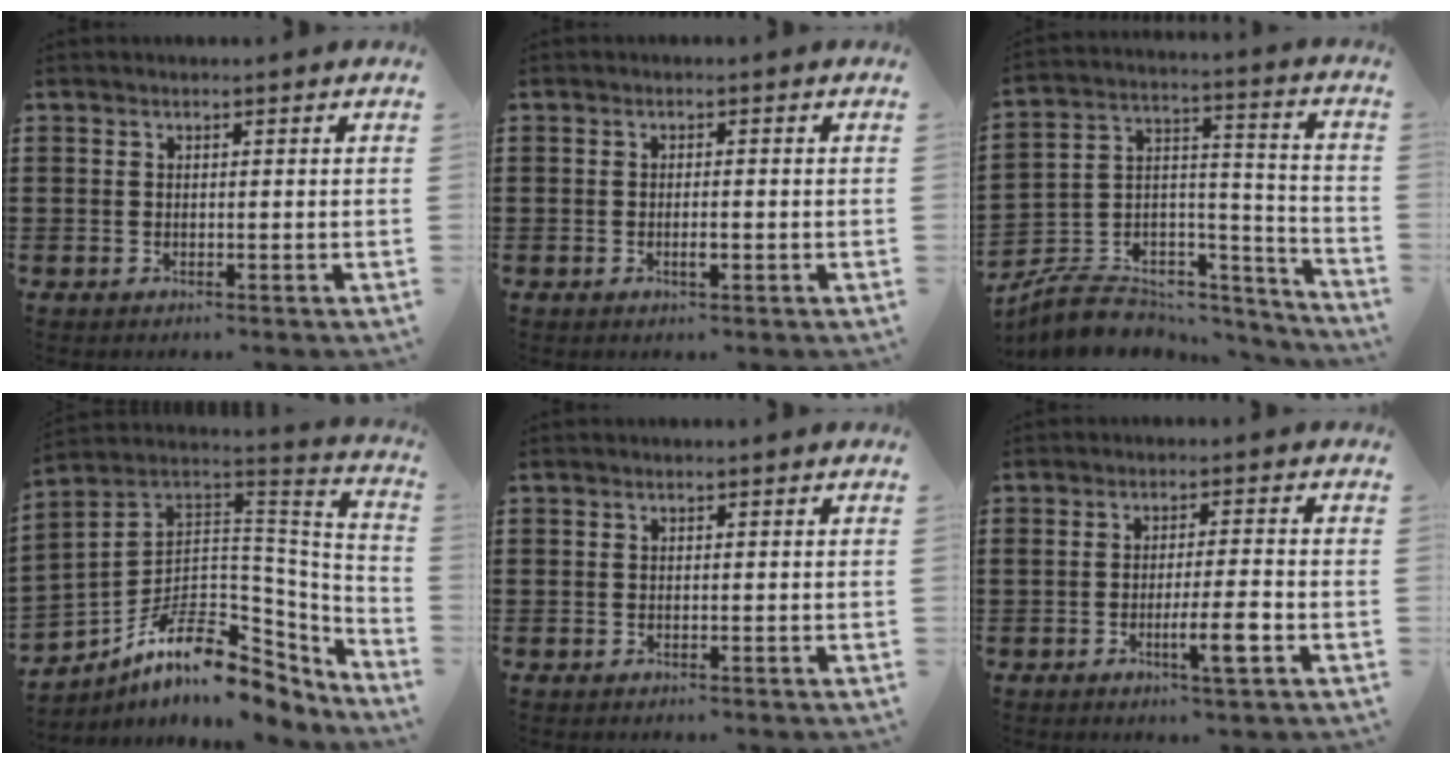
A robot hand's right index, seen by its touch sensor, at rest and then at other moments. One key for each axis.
{"total": 1.6, "fx": -0.5, "fy": 0.4, "fz": 1.5, "tx": -0.035, "ty": -0.005, "tz": -0.011}
{"total": 6.2, "fx": -4.9, "fy": 3.6, "fz": 1.3, "tx": -0.034, "ty": -0.001, "tz": -0.090}
{"total": 12.5, "fx": -6.5, "fy": 7.0, "fz": 8.0, "tx": -0.150, "ty": 0.003, "tz": -0.112}
{"total": 0.0}
{"total": 5.9, "fx": -2.2, "fy": 0.6, "fz": 5.4, "tx": -0.093, "ty": -0.009, "tz": -0.039}